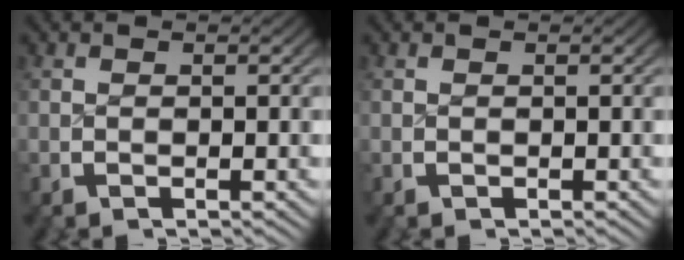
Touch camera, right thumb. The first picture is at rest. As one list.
[{"total": 0.0}]